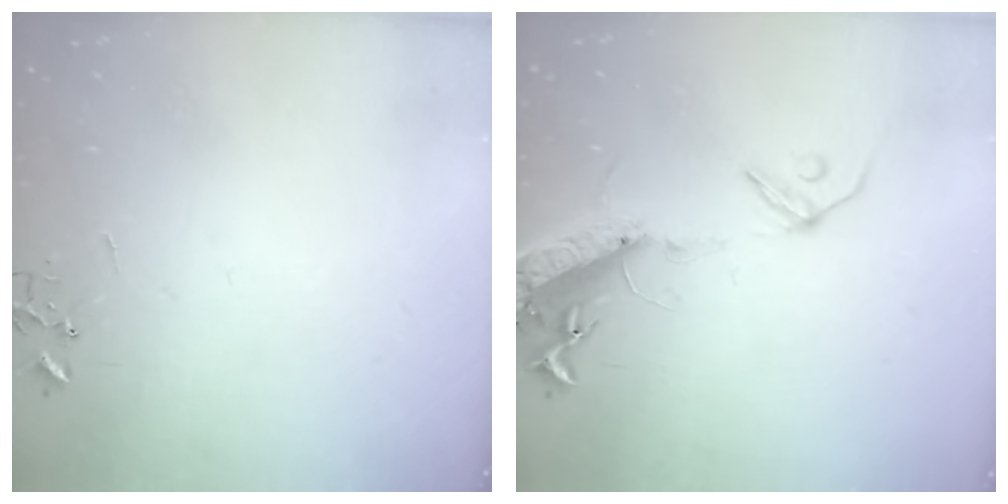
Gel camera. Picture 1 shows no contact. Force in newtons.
{"total": 16.3, "press": 15.8, "slide": 4.0}